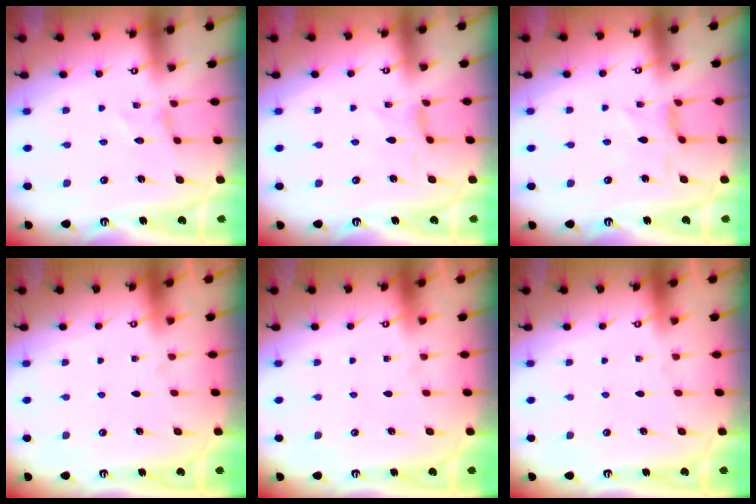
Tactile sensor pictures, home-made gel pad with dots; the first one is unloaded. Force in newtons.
{"total": 0.0}
{"total": 3.1, "press": 3.1, "slide": 0.5}
{"total": 0.0}
{"total": 0.0}
{"total": 0.0}